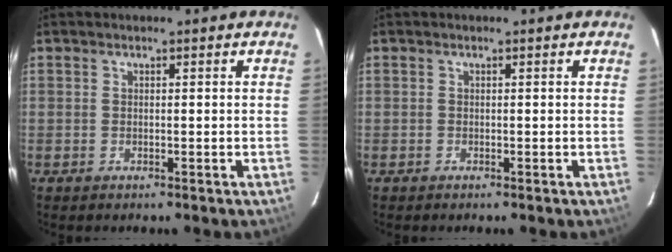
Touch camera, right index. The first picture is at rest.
{"total": 0.0}